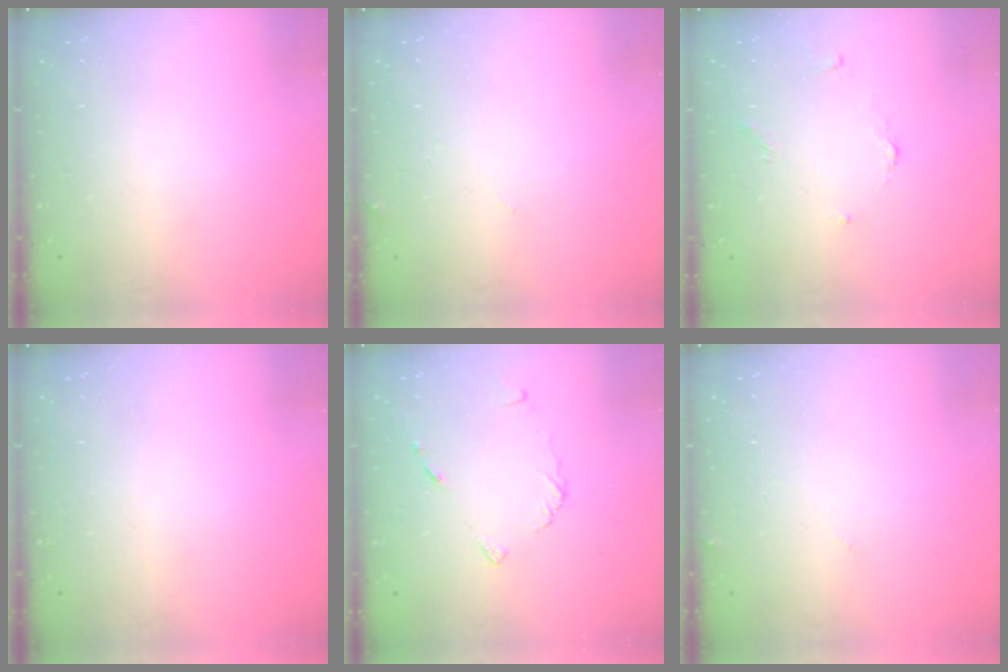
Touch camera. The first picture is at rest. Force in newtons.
{"total": 2.2, "press": 2.2, "slide": 0.2}
{"total": 3.0, "press": 2.9, "slide": 0.5}
{"total": 0.0}
{"total": 5.4, "press": 5.3, "slide": 0.6}
{"total": 2.2, "press": 2.2, "slide": 0.2}